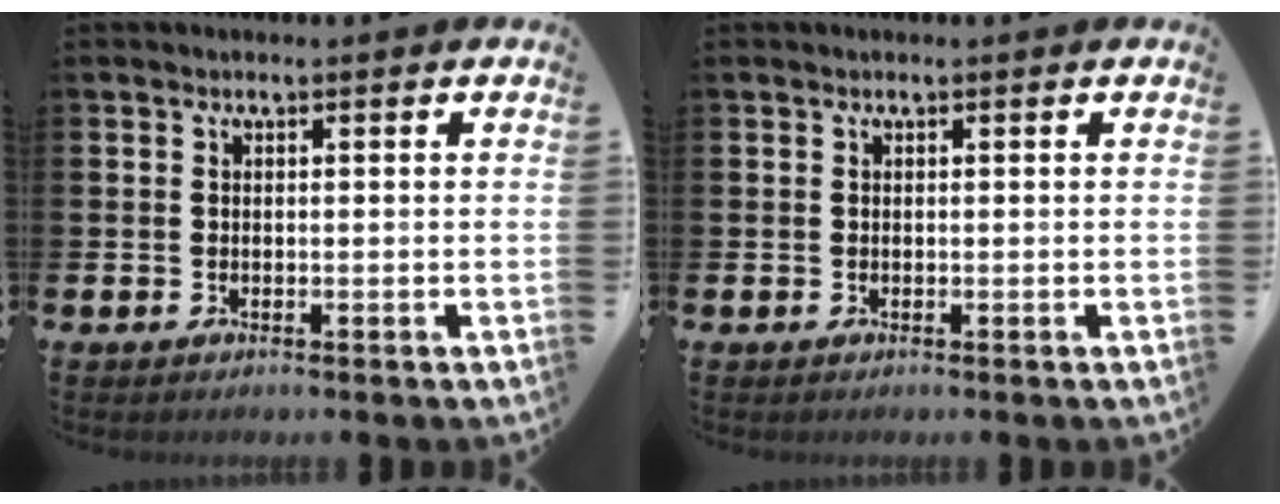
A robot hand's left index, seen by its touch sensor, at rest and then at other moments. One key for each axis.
{"total": 0.0}